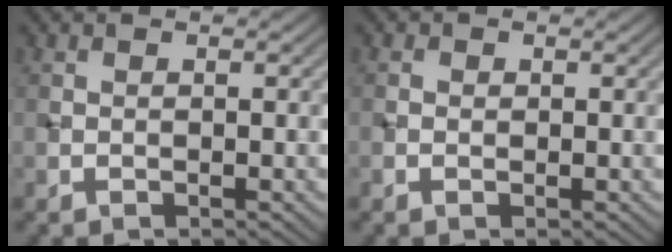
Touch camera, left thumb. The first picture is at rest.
{"total": 0.5, "force": [0.1, 0.4, 0.3], "torque": [-0.004, -0.001, 0.000]}